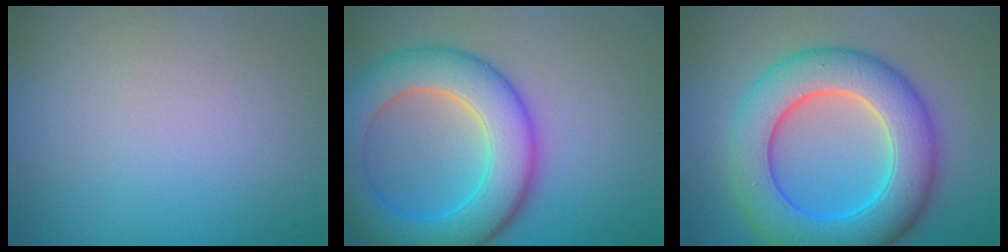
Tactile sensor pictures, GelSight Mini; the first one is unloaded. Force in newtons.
{"total": 8.5, "press": 8.5, "slide": 0.5}
{"total": 9.6, "press": 9.6, "slide": 0.4}